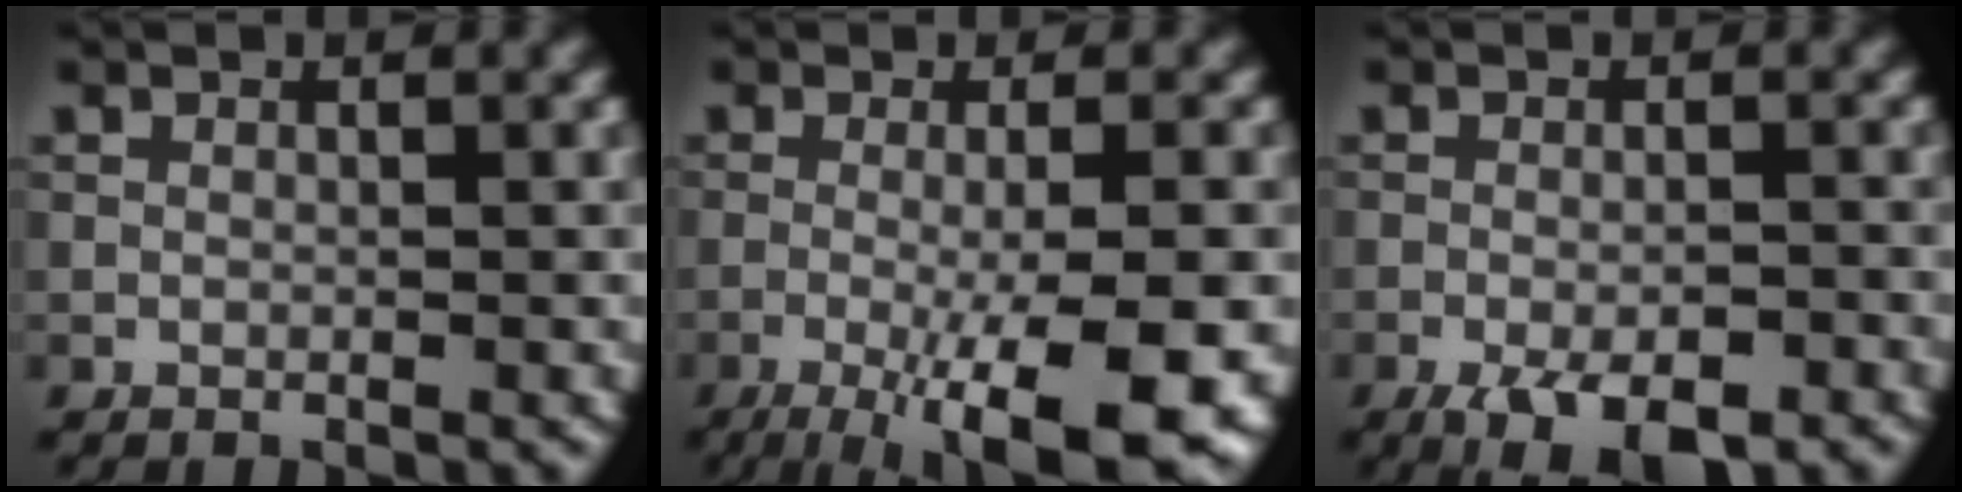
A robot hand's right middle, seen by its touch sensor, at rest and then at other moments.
{"total": 10.9, "force": [-4.0, 2.8, 9.8], "torque": [-0.140, -0.009, -0.054]}
{"total": 5.5, "force": [-3.4, 1.7, 4.0], "torque": [-0.066, -0.007, -0.052]}